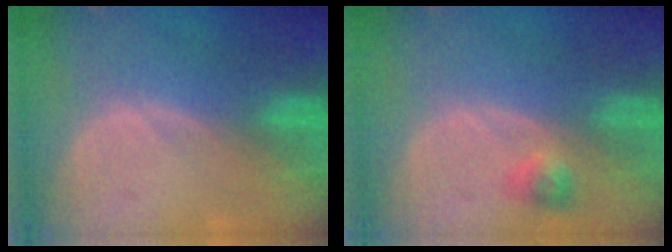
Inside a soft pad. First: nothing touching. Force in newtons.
{"total": 2.3, "press": 2.2, "slide": 0.7}